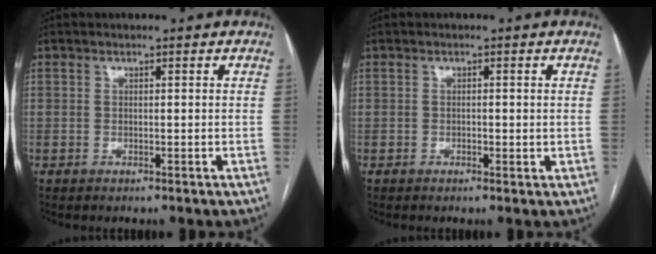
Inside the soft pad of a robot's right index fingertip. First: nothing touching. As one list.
[{"total": 1.5, "force": [-0.1, 0.8, 1.2], "torque": [-0.017, 0.001, -0.002]}]